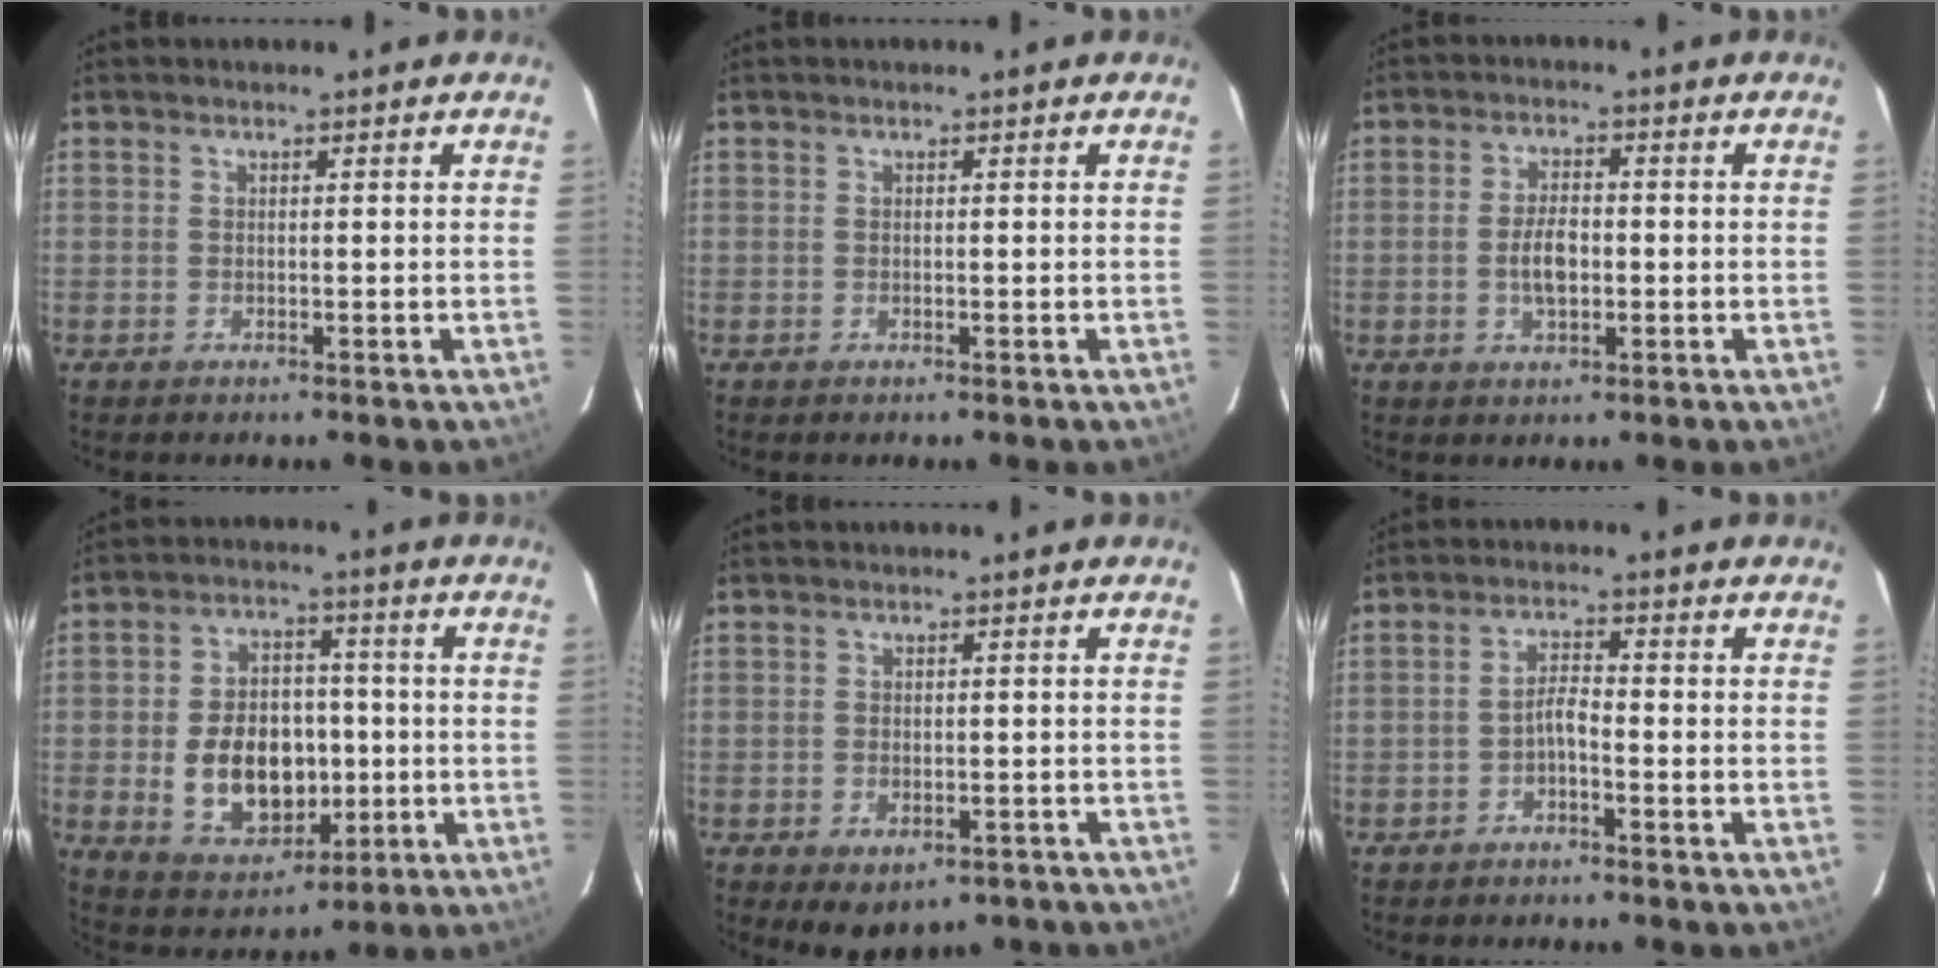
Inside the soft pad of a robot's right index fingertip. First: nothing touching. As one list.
[{"total": 0.0}, {"total": 5.2, "force": [-0.9, 2.7, 4.4], "torque": [-0.084, 0.003, -0.012]}, {"total": 14.0, "force": [-2.1, 10.1, 9.5], "torque": [-0.197, 0.012, -0.008]}, {"total": 6.3, "force": [-3.6, 3.8, 3.4], "torque": [-0.059, -0.010, -0.035]}, {"total": 2.5, "force": [-1.7, 0.4, 1.7], "torque": [-0.037, 0.010, -0.031]}]